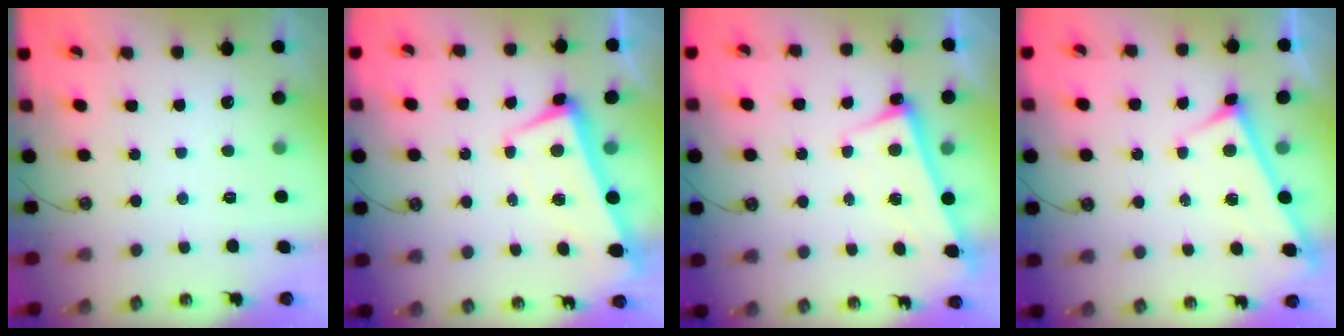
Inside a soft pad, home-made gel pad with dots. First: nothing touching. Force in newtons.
{"total": 2.2, "press": 2.1, "slide": 0.7}
{"total": 2.8, "press": 2.7, "slide": 0.5}
{"total": 3.1, "press": 3.1, "slide": 0.2}